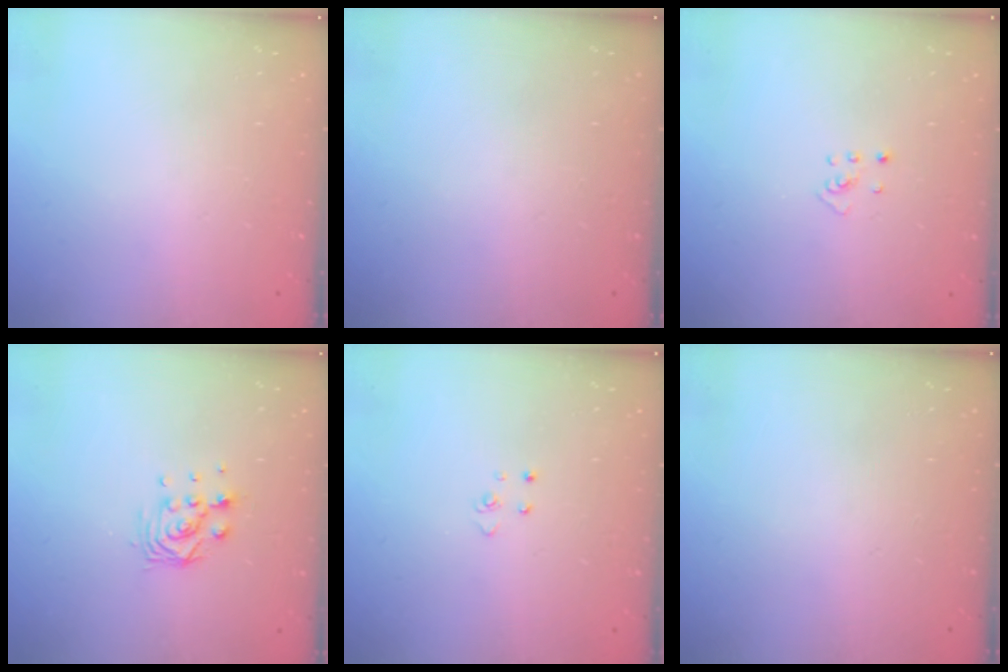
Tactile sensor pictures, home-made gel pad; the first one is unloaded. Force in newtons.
{"total": 0.0}
{"total": 2.5, "press": 2.4, "slide": 0.5}
{"total": 7.5, "press": 7.5, "slide": 0.4}
{"total": 2.8, "press": 2.8, "slide": 0.3}
{"total": 0.0}